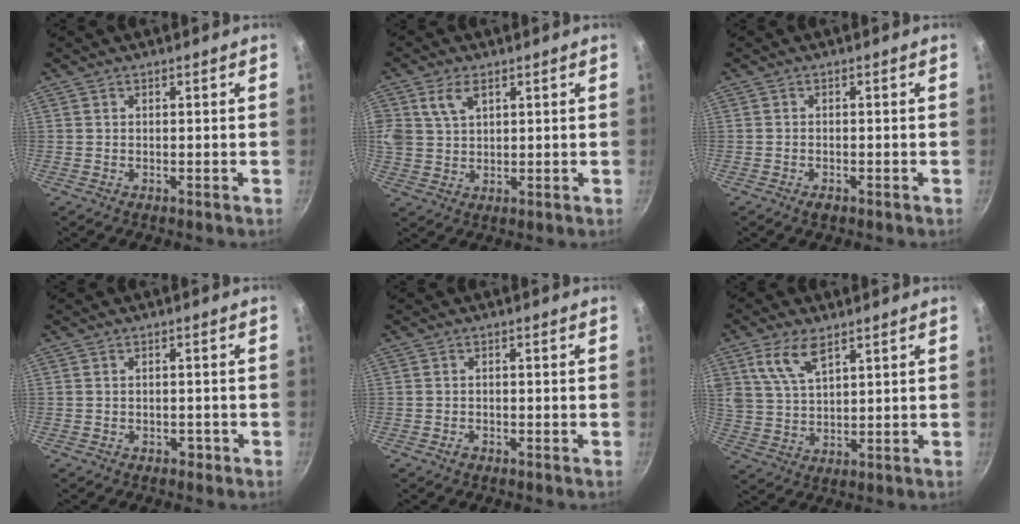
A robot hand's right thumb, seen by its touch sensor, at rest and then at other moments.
{"total": 6.4, "force": [3.0, 4.1, 3.9], "torque": [-0.064, 0.000, 0.061]}
{"total": 1.5, "force": [-1.0, 0.8, 0.9], "torque": [-0.019, 0.006, -0.015]}
{"total": 1.4, "force": [-0.8, 1.0, 0.5], "torque": [0.001, 0.013, -0.004]}
{"total": 1.1, "force": [-0.8, 0.6, 0.5], "torque": [-0.013, 0.008, -0.015]}
{"total": 8.1, "force": [4.5, 3.9, 5.5], "torque": [-0.104, -0.015, 0.093]}